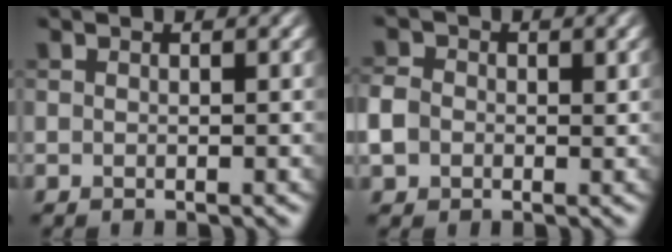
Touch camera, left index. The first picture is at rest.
{"total": 2.8, "force": [-0.2, 2.4, 1.4], "torque": [-0.031, 0.001, -0.008]}